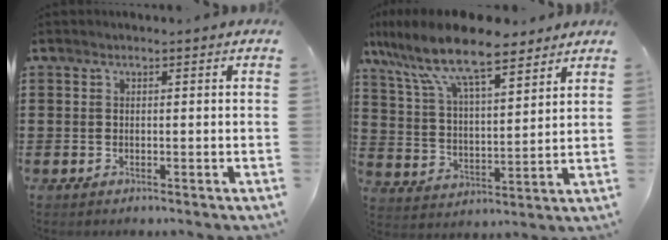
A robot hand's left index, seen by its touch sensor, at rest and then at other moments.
{"total": 11.5, "force": [9.1, 2.5, 6.6], "torque": [-0.159, -0.031, 0.159]}